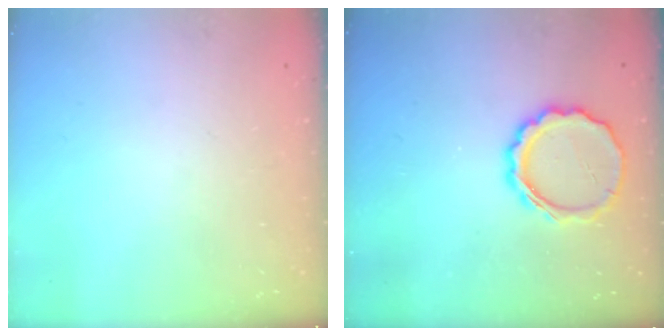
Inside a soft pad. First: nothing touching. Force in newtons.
{"total": 11.1, "press": 10.8, "slide": 2.4}